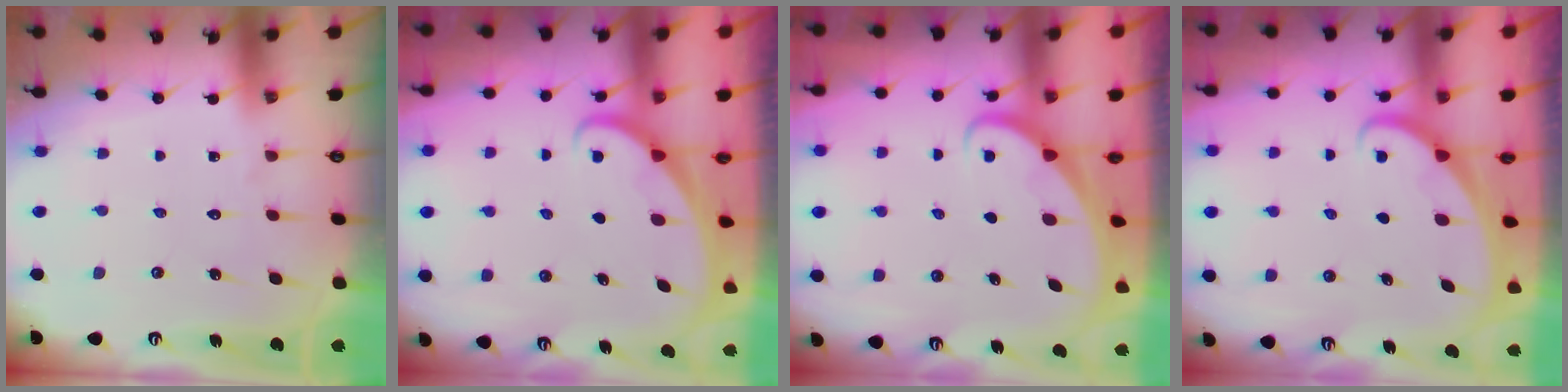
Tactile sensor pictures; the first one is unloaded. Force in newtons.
{"total": 1.4, "press": 1.4, "slide": 0.1}
{"total": 1.8, "press": 1.7, "slide": 0.0}
{"total": 1.6, "press": 1.5, "slide": 0.1}